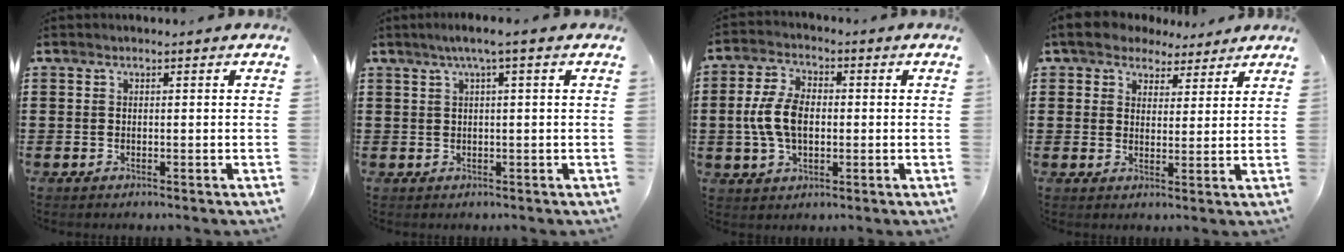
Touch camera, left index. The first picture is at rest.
{"total": 2.4, "force": [0.8, -0.2, 2.3], "torque": [-0.042, -0.002, 0.012]}
{"total": 7.6, "force": [-0.5, 4.7, 6.0], "torque": [-0.148, 0.004, -0.019]}
{"total": 4.9, "force": [4.1, 2.4, 1.0], "torque": [-0.042, -0.003, 0.075]}